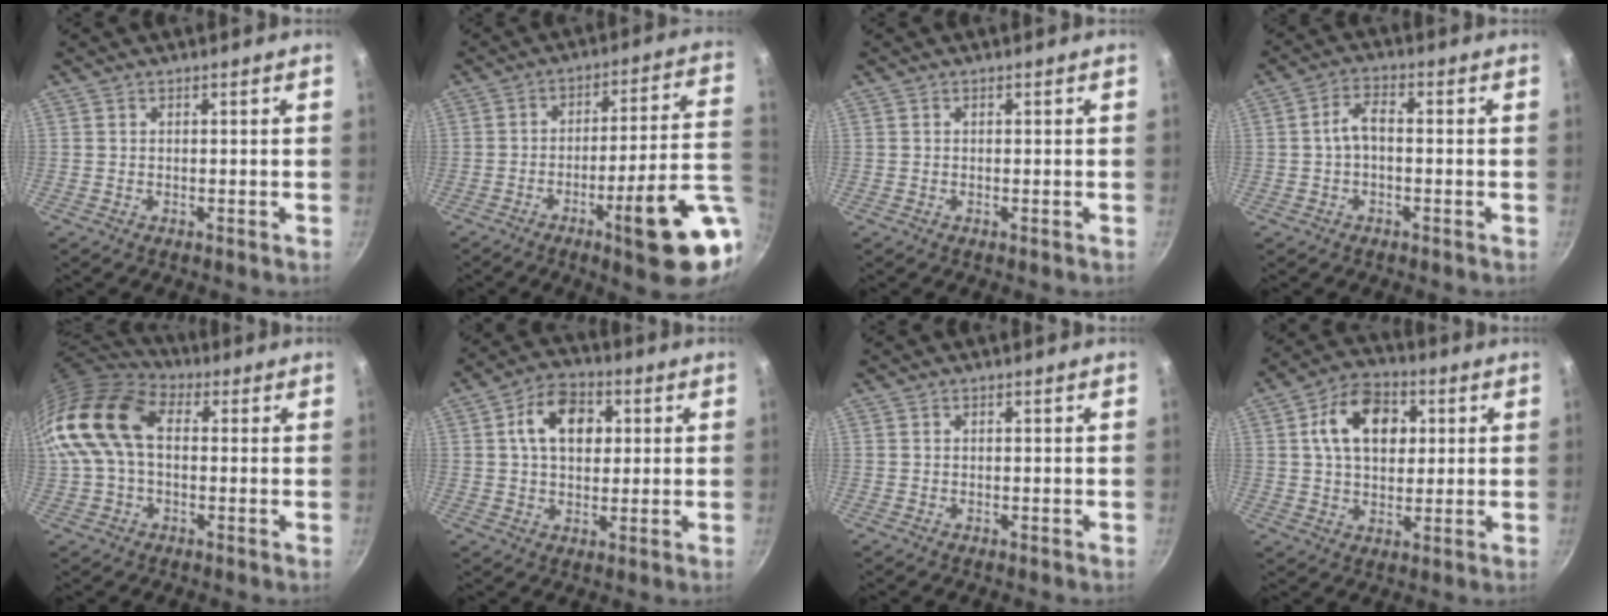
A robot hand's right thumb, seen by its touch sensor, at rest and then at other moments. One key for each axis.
{"total": 19.1, "fx": -6.4, "fy": 3.3, "fz": 17.7, "tx": -0.215, "ty": 0.027, "tz": -0.086}
{"total": 0.0}
{"total": 4.4, "fx": -0.6, "fy": 2.4, "fz": 3.6, "tx": -0.066, "ty": 0.026, "tz": -0.013}
{"total": 16.3, "fx": 1.8, "fy": 10.6, "fz": 12.2, "tx": -0.234, "ty": 0.030, "tz": 0.019}
{"total": 11.0, "fx": 2.6, "fy": 7.6, "fz": 7.5, "tx": -0.099, "ty": 0.008, "tz": 0.031}
{"total": 0.0}
{"total": 13.3, "fx": 3.3, "fy": 9.2, "fz": 9.0, "tx": -0.119, "ty": 0.008, "tz": 0.043}